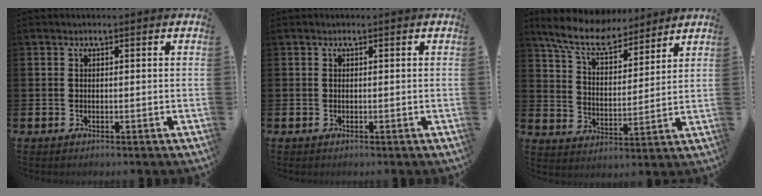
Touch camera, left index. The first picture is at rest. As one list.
[{"total": 0.0}, {"total": 9.0, "force": [8.0, 2.5, 3.3], "torque": [-0.097, -0.041, 0.145]}]